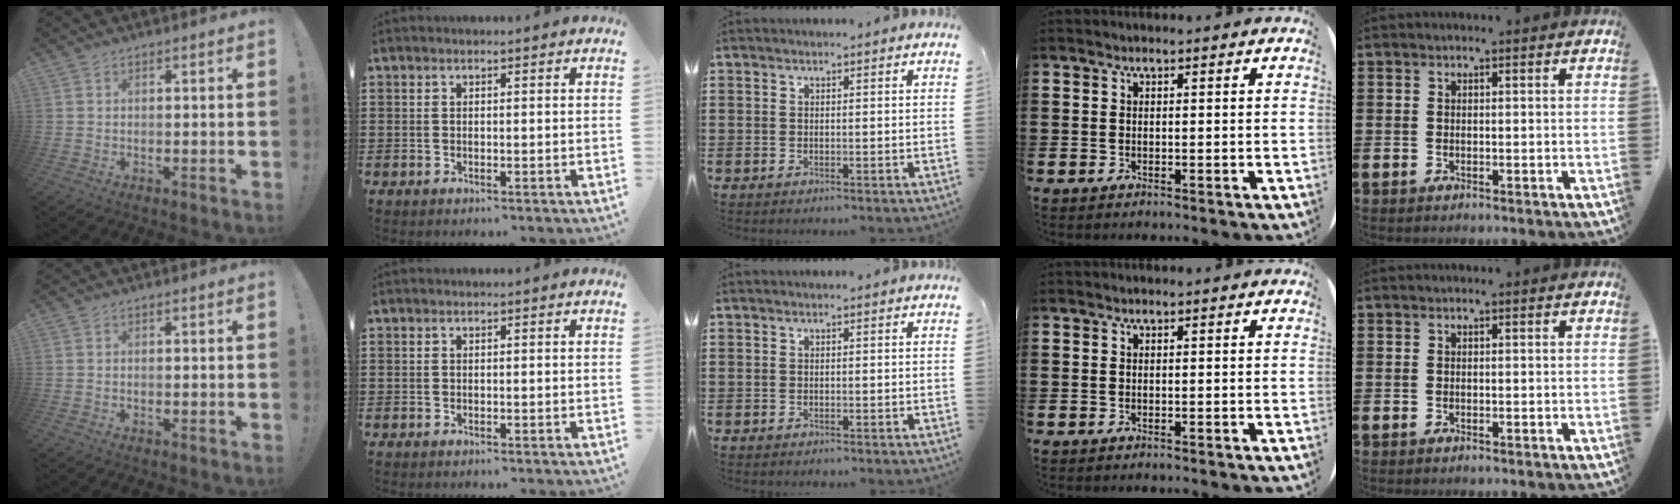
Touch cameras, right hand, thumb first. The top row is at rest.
{}